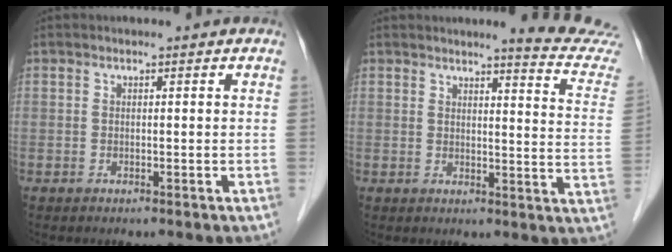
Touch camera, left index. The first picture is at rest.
{"total": 11.1, "force": [10.8, -1.2, 2.2], "torque": [-0.019, -0.097, 0.100]}